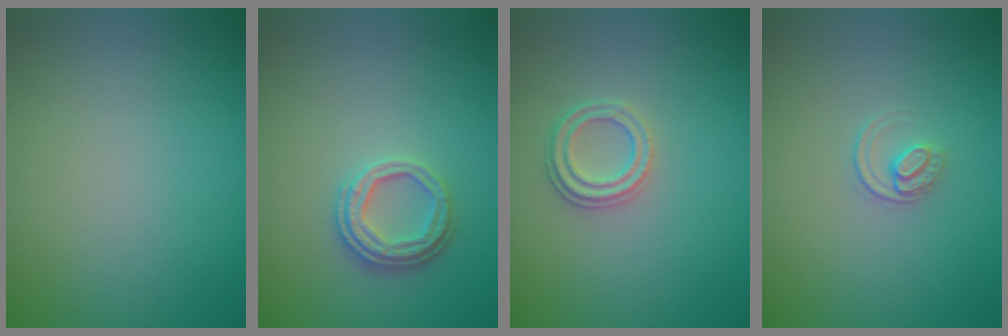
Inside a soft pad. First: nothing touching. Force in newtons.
{"total": 3.1, "press": 2.5, "slide": 1.9}
{"total": 2.3, "press": 2.1, "slide": 1.0}
{"total": 1.4, "press": 0.9, "slide": 1.0}